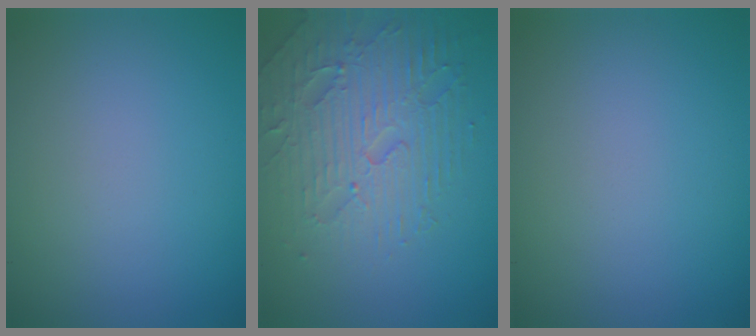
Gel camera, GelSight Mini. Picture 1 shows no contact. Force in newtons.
{"total": 4.8, "press": 4.7, "slide": 1.1}
{"total": 0.0}